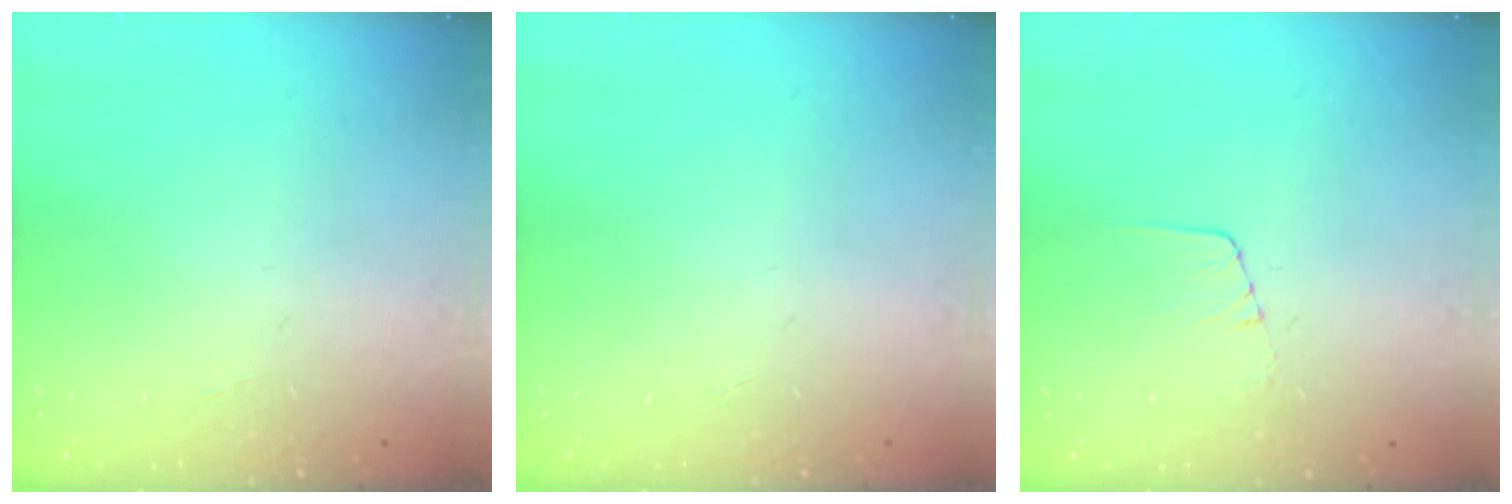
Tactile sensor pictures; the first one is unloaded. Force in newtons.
{"total": 0.0}
{"total": 4.3, "press": 4.3, "slide": 0.2}